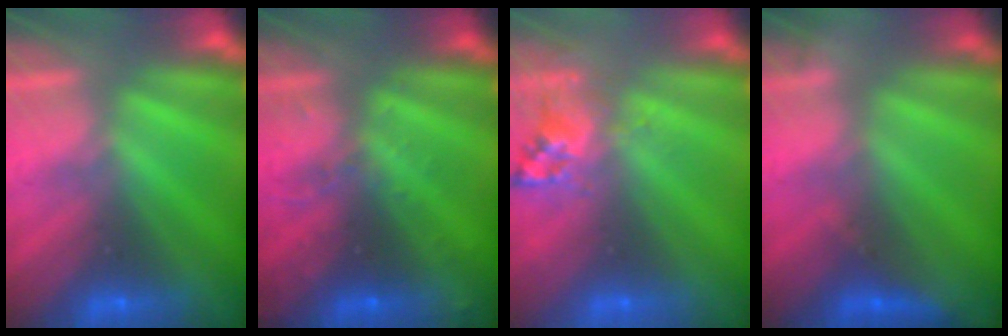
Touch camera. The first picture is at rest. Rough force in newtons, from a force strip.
{"total": 2.9}
{"total": 2.5}
{"total": 2.7}